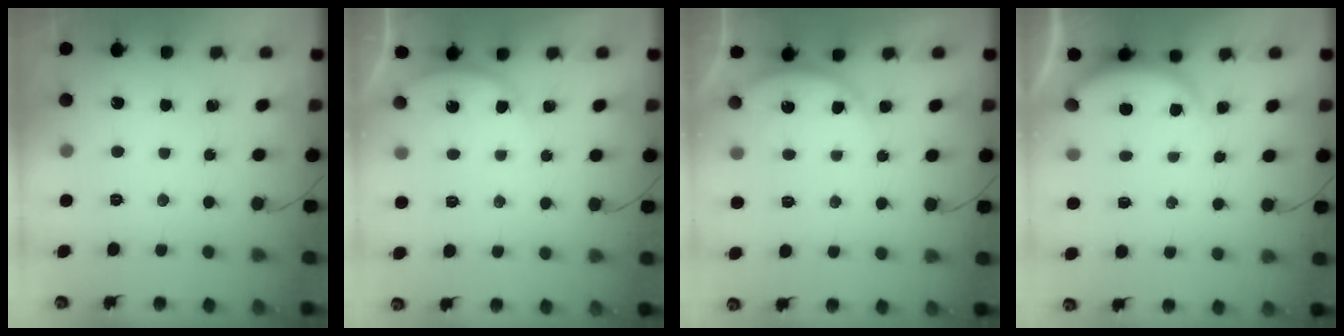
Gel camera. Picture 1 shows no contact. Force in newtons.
{"total": 2.9, "press": 2.9, "slide": 0.5}
{"total": 4.2, "press": 4.2, "slide": 0.6}
{"total": 2.2, "press": 2.2, "slide": 0.6}